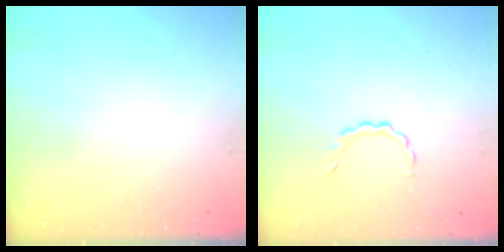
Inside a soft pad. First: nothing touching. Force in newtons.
{"total": 3.0, "press": 2.8, "slide": 0.9}